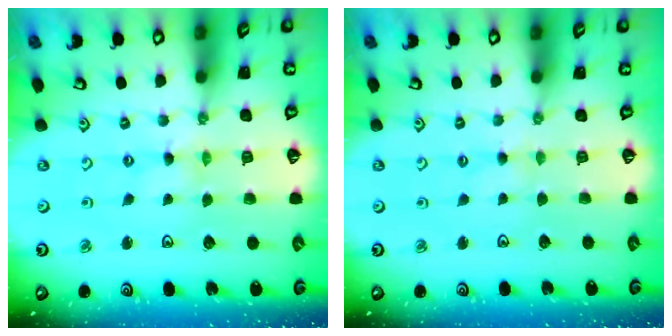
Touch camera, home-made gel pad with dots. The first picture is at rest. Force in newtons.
{"total": 1.8, "press": 1.8, "slide": 0.4}